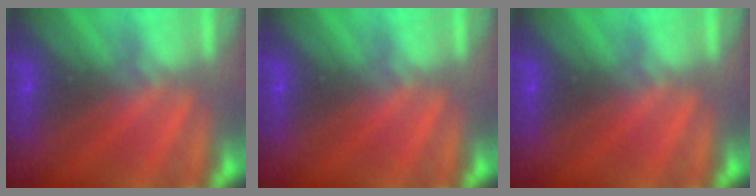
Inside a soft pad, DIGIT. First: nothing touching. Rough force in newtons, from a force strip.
{"total": 0.0}
{"total": 0.0}